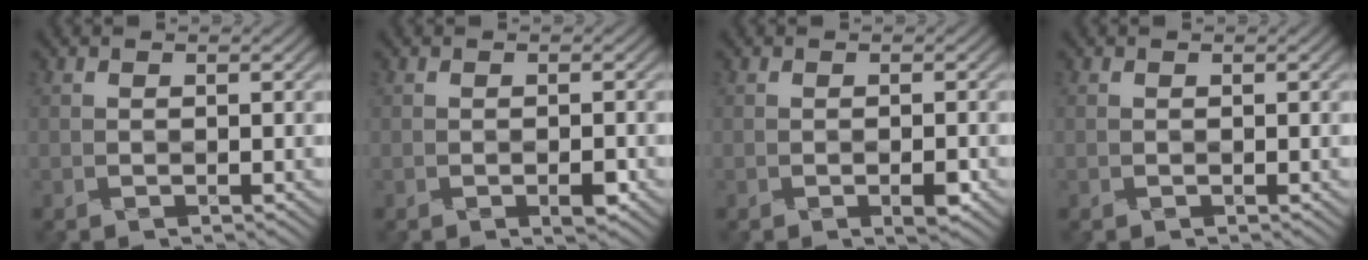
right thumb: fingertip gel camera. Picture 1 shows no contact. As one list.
[{"total": 1.4, "force": [-0.7, 0.5, 1.1], "torque": [-0.019, -0.002, -0.012]}, {"total": 1.5, "force": [-0.8, 0.4, 1.2], "torque": [-0.021, -0.001, -0.013]}, {"total": 0.0}]